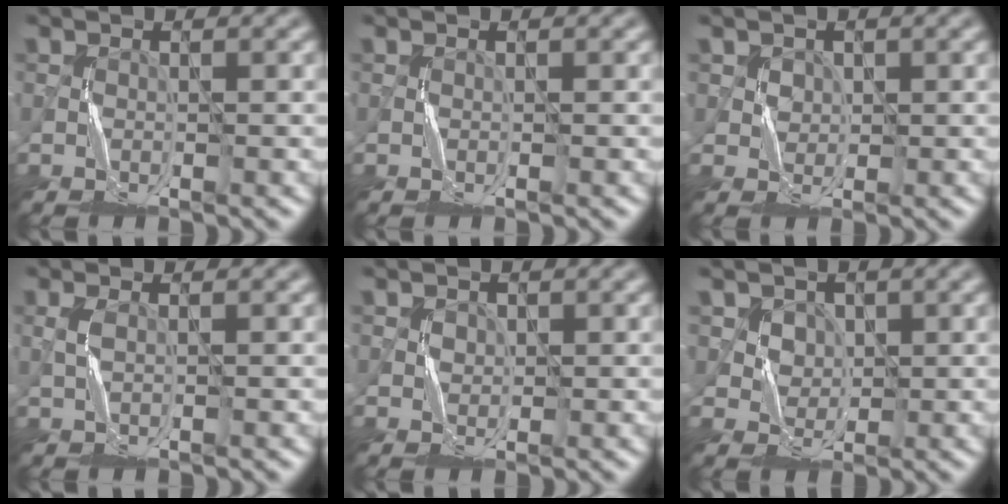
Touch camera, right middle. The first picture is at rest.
{"total": 0.0}
{"total": 1.9, "force": [1.1, 1.6, 0.1], "torque": [-0.015, 0.000, 0.029]}
{"total": 0.6, "force": [0.3, 0.1, 0.5], "torque": [-0.017, 0.002, 0.007]}
{"total": 1.0, "force": [0.5, 0.9, -0.1], "torque": [-0.001, 0.002, 0.012]}
{"total": 4.1, "force": [2.2, 3.3, 1.2], "torque": [-0.041, 0.000, 0.049]}